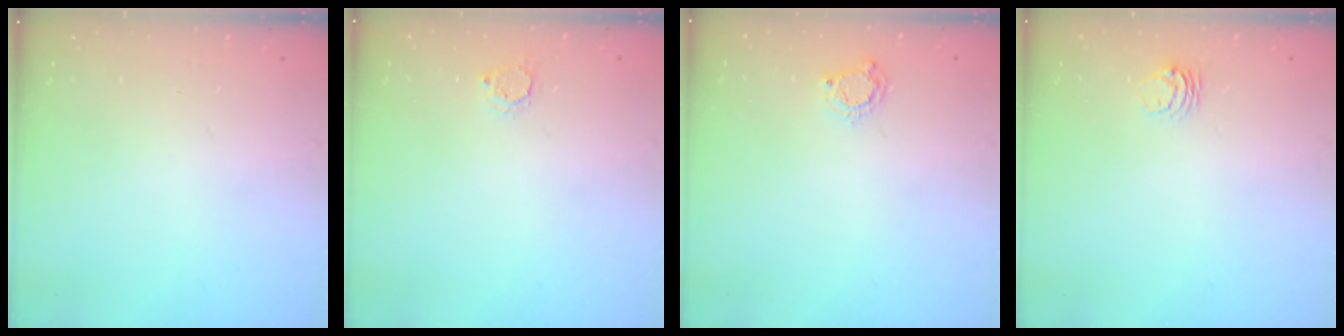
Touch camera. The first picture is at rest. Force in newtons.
{"total": 2.7, "press": 2.7, "slide": 0.3}
{"total": 4.8, "press": 4.8, "slide": 0.3}
{"total": 3.7, "press": 3.7, "slide": 0.2}